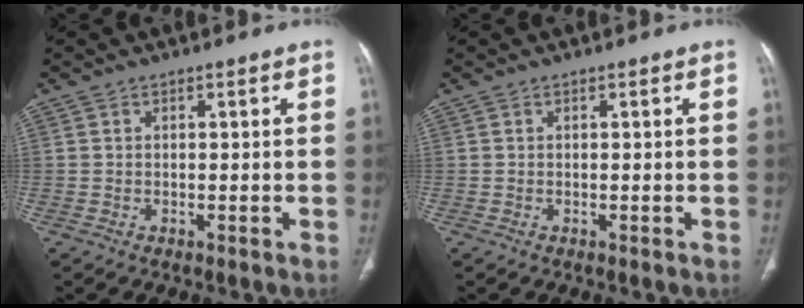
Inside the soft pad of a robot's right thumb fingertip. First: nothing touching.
{"total": 0.0}